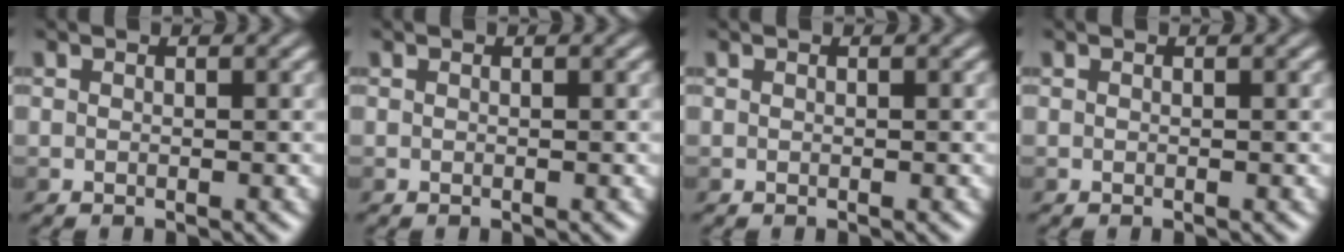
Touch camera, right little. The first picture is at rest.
{"total": 0.0}
{"total": 0.0}
{"total": 0.0}